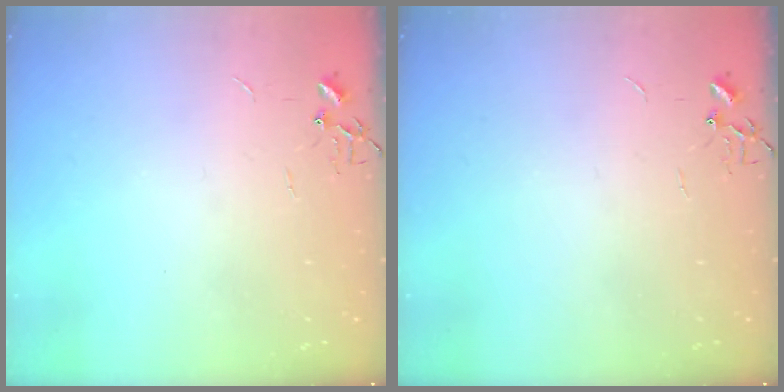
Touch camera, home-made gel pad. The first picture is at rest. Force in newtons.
{"total": 0.0}